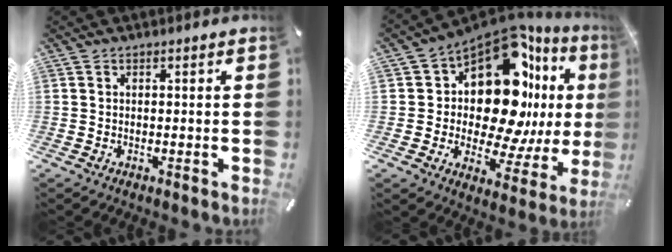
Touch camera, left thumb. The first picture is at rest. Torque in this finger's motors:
{"motor_torque": [0.66, 2.61, 2.46, -0.31, 0.16]}